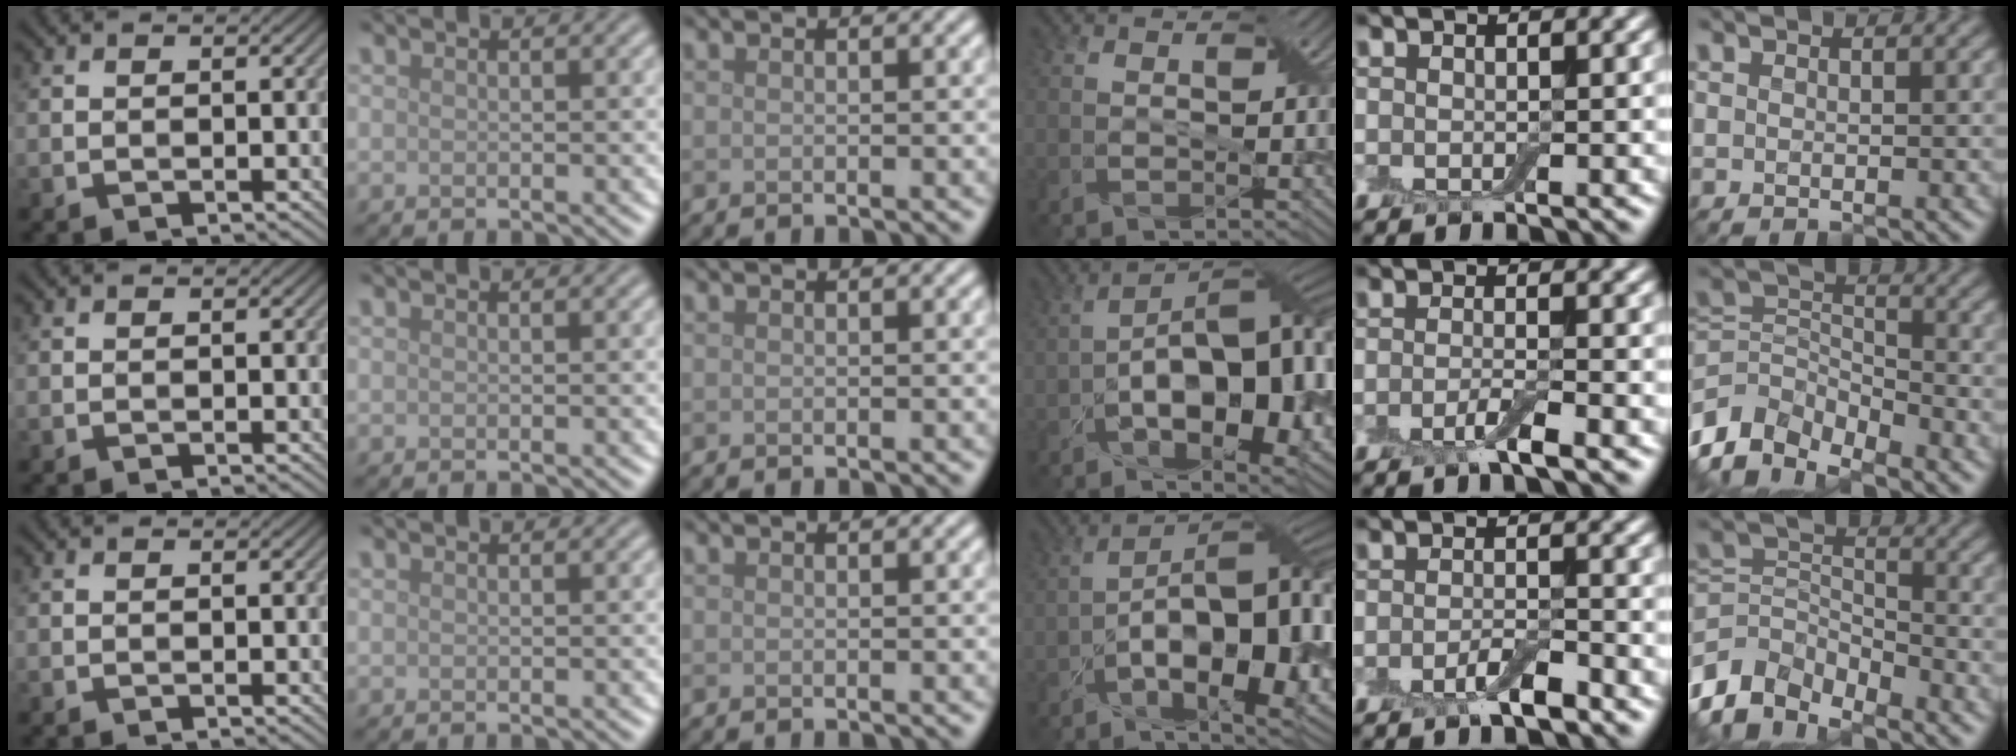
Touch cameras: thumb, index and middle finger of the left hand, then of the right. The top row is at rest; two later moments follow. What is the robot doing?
{"motion": "pour", "object": "bowl"}